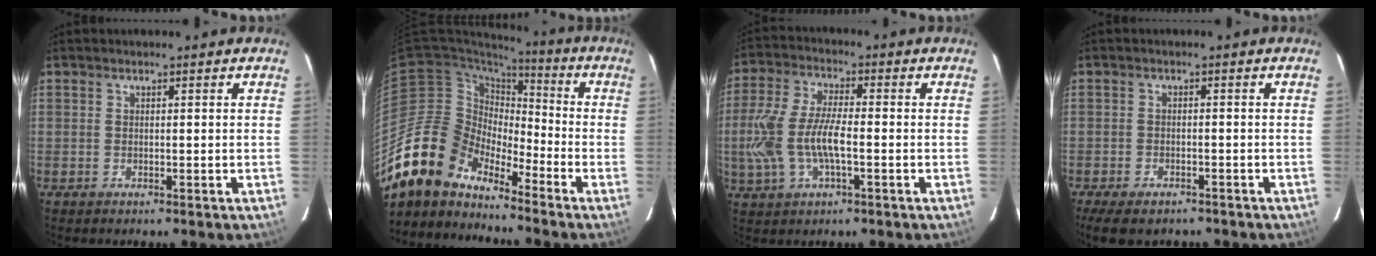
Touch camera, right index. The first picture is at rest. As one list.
[{"total": 14.0, "force": [-12.3, 6.2, 2.4], "torque": [-0.048, 0.020, -0.233]}, {"total": 12.2, "force": [-2.2, 4.8, 11.0], "torque": [-0.239, -0.001, -0.042]}, {"total": 4.7, "force": [-3.2, 2.1, 2.7], "torque": [-0.062, -0.019, -0.052]}]